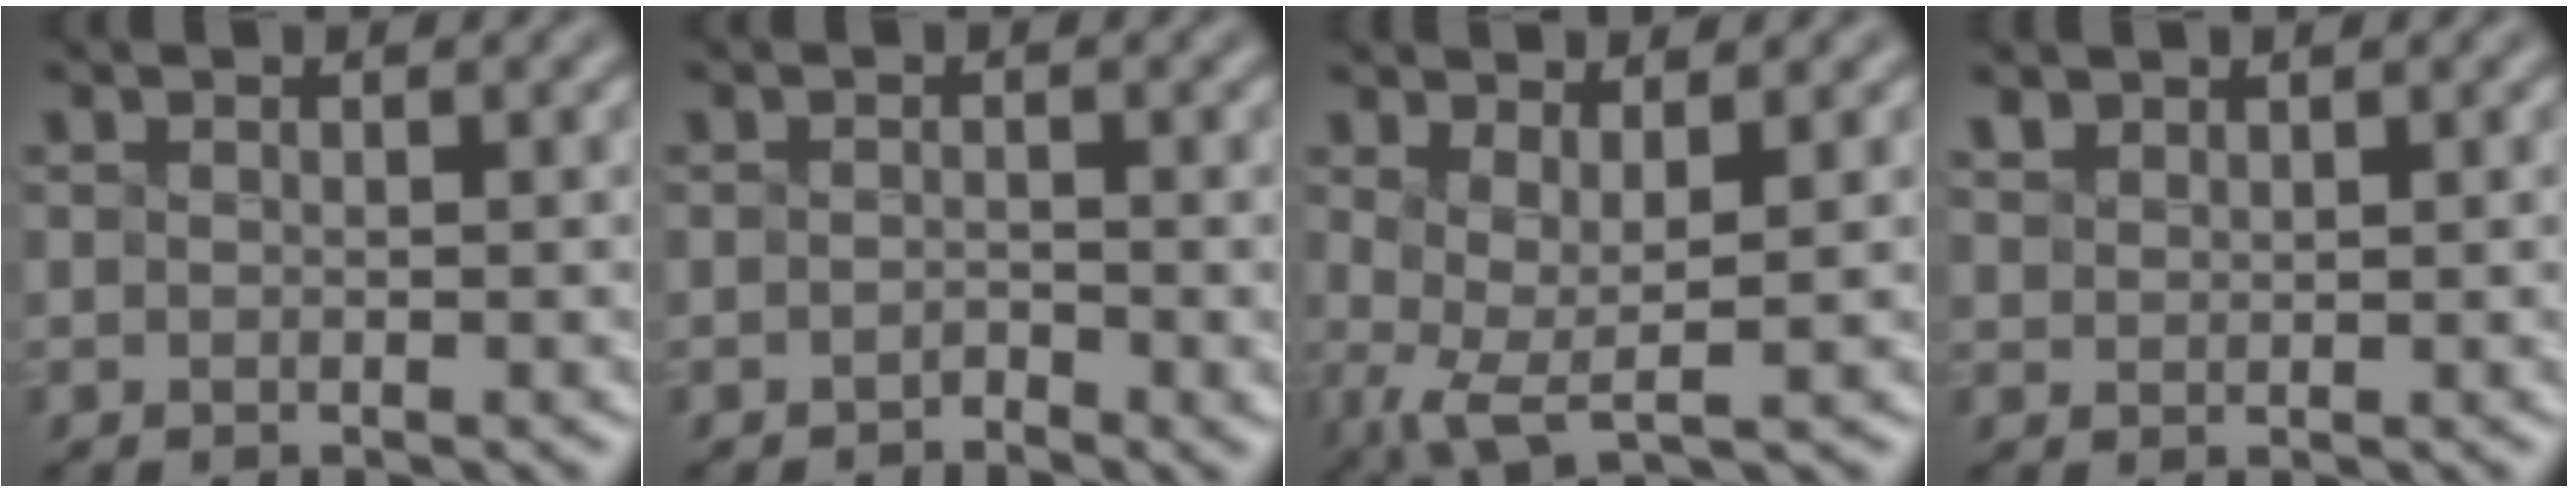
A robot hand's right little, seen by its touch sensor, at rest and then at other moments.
{"total": 1.4, "force": [-1.2, -0.5, -0.4], "torque": [-0.006, 0.000, -0.001]}
{"total": 2.5, "force": [0.3, 0.3, 2.5], "torque": [-0.056, 0.002, 0.024]}
{"total": 1.2, "force": [0.8, -0.5, -0.8], "torque": [-0.005, 0.008, 0.041]}